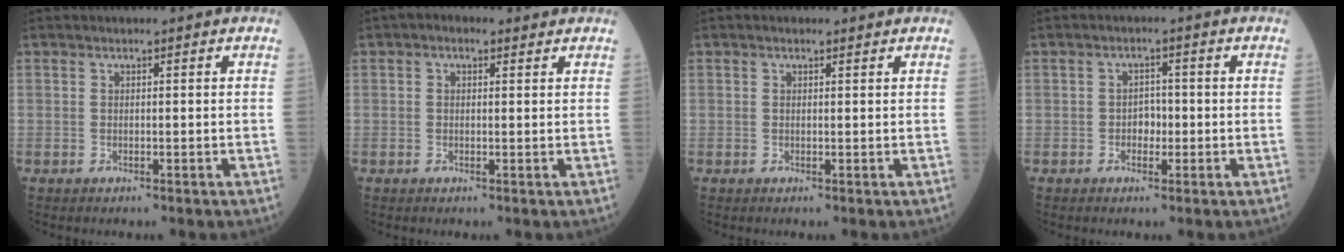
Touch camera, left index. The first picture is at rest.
{"total": 2.1, "force": [1.2, 1.3, 1.2], "torque": [-0.023, 0.018, 0.015]}
{"total": 0.7, "force": [0.5, 0.3, 0.4], "torque": [-0.014, 0.004, 0.006]}
{"total": 2.2, "force": [-0.6, 1.5, 1.5], "torque": [-0.017, 0.007, -0.011]}